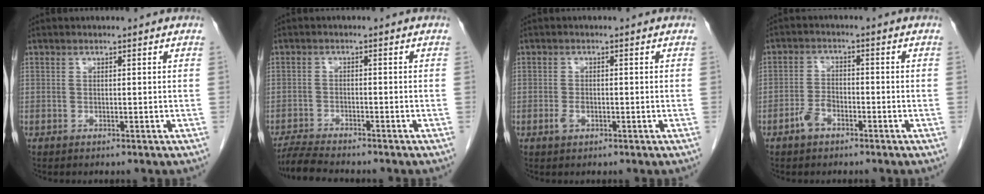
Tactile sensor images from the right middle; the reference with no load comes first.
{"total": 5.8, "force": [-5.4, 0.2, 2.1], "torque": [-0.037, -0.019, -0.093]}
{"total": 1.6, "force": [-0.6, 0.9, 1.2], "torque": [-0.026, 0.001, -0.010]}
{"total": 3.4, "force": [-2.1, 1.9, 2.0], "torque": [-0.043, 0.004, -0.039]}